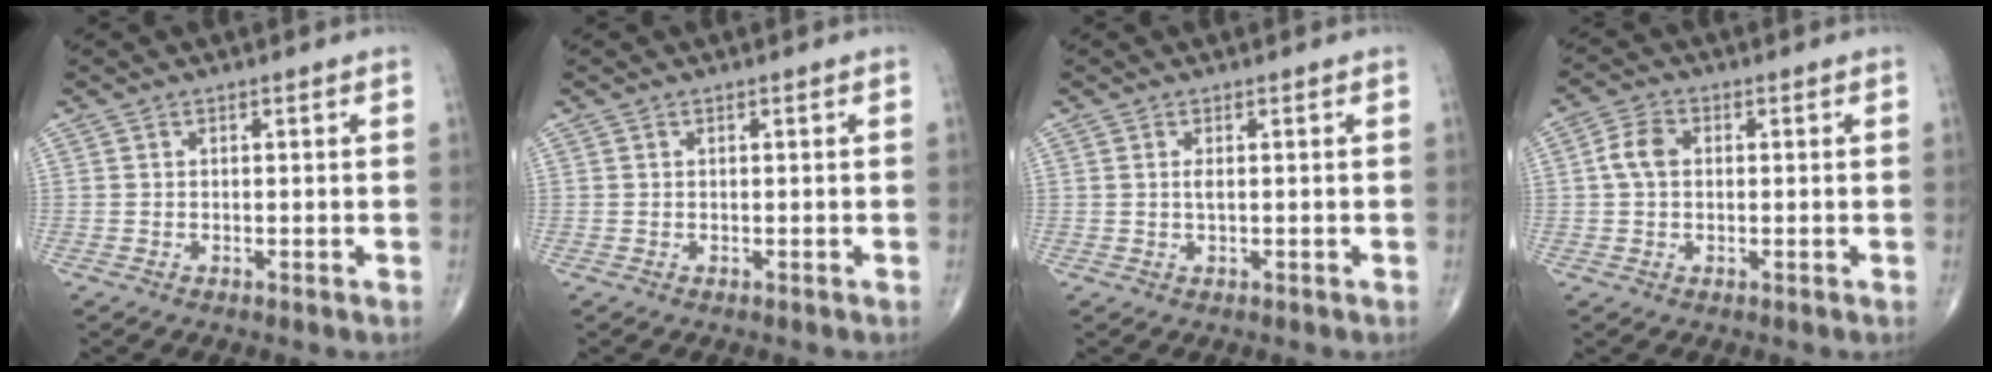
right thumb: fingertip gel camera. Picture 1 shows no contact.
{"total": 0.0}
{"total": 0.9, "force": [0.2, 0.2, 0.9], "torque": [-0.023, -0.001, 0.005]}
{"total": 4.4, "force": [0.4, 3.2, 3.0], "torque": [-0.061, 0.011, 0.002]}